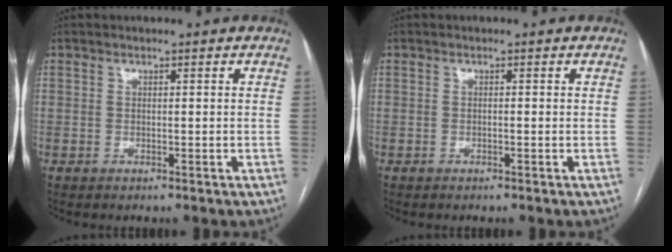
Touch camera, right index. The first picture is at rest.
{"total": 0.0}